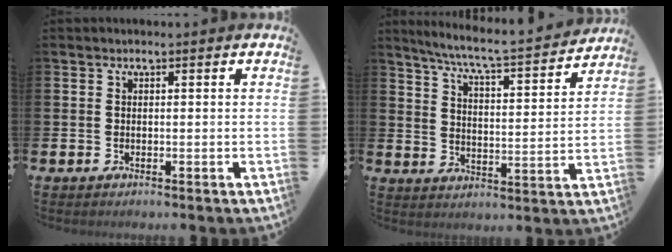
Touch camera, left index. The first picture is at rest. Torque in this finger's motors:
{"motor_torque": [0.16, -0.47, 0.21, 0.11]}